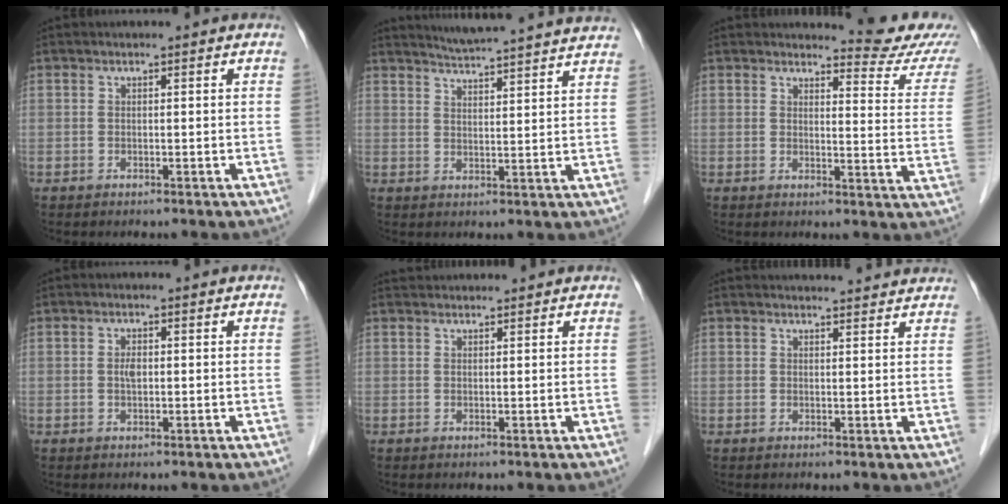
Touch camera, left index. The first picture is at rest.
{"total": 16.1, "force": [15.1, 0.0, 5.6], "torque": [-0.092, -0.010, 0.194]}
{"total": 9.4, "force": [9.3, 0.4, 1.2], "torque": [-0.003, -0.061, 0.089]}
{"total": 1.4, "force": [-0.2, 0.7, 1.2], "torque": [-0.024, -0.002, -0.003]}
{"total": 2.6, "force": [2.6, 0.3, 0.2], "torque": [-0.002, 0.029, 0.046]}
{"total": 7.8, "force": [7.6, 0.9, 1.7], "torque": [-0.014, 0.015, 0.076]}